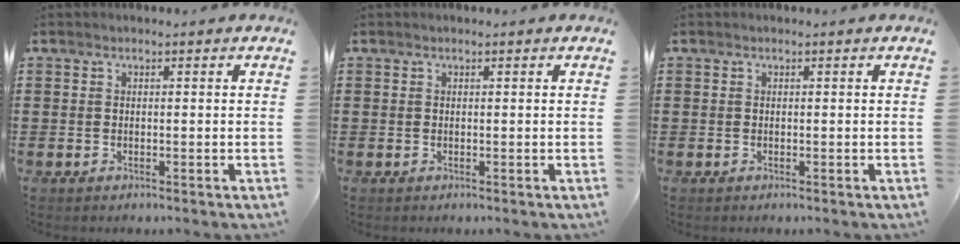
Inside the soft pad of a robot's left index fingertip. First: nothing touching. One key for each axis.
{"total": 0.0}
{"total": 0.0}